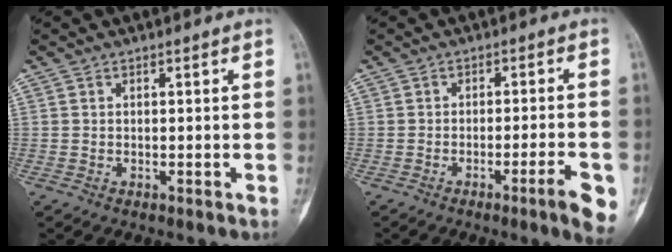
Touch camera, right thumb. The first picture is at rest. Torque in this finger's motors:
{"motor_torque": [0.07, 0.24, -0.09, 0.09, -0.03]}